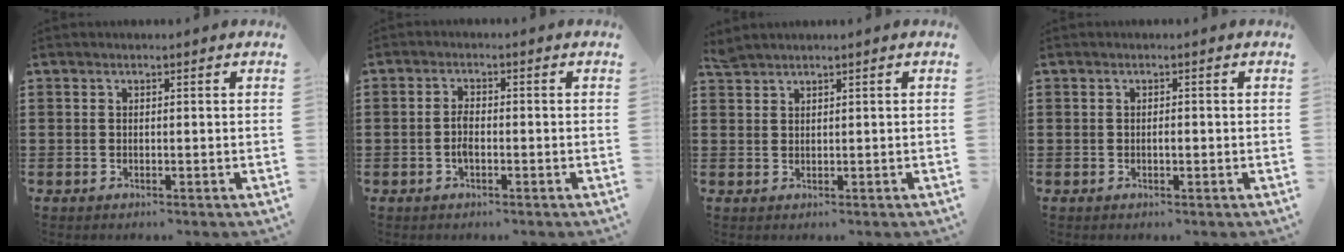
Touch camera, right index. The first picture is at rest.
{"total": 2.6, "force": [-0.8, 1.1, 2.2], "torque": [-0.050, -0.001, -0.017]}
{"total": 1.3, "force": [1.3, 0.0, 0.3], "torque": [-0.009, -0.001, 0.025]}
{"total": 1.1, "force": [-0.3, 0.3, 1.0], "torque": [-0.020, -0.002, -0.005]}